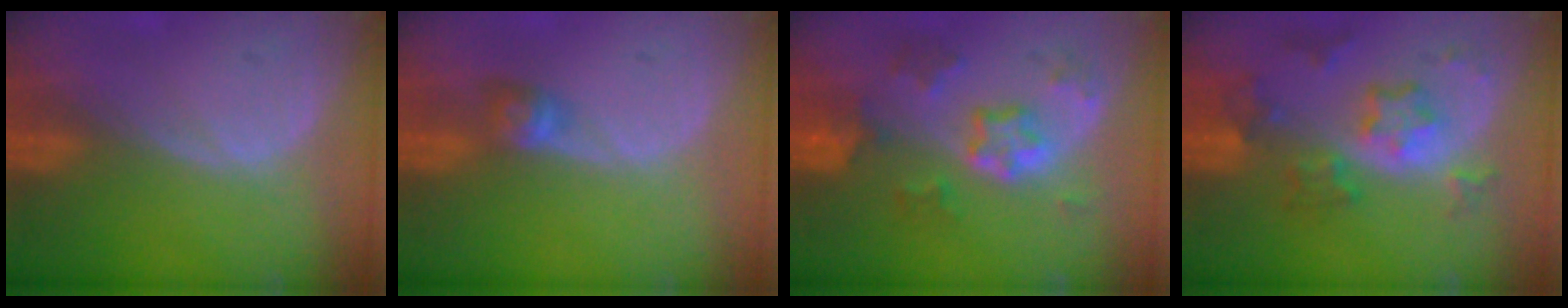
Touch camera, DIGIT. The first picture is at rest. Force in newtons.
{"total": 2.9, "press": 2.5, "slide": 1.5}
{"total": 7.3, "press": 6.4, "slide": 3.4}
{"total": 8.1, "press": 7.0, "slide": 4.0}